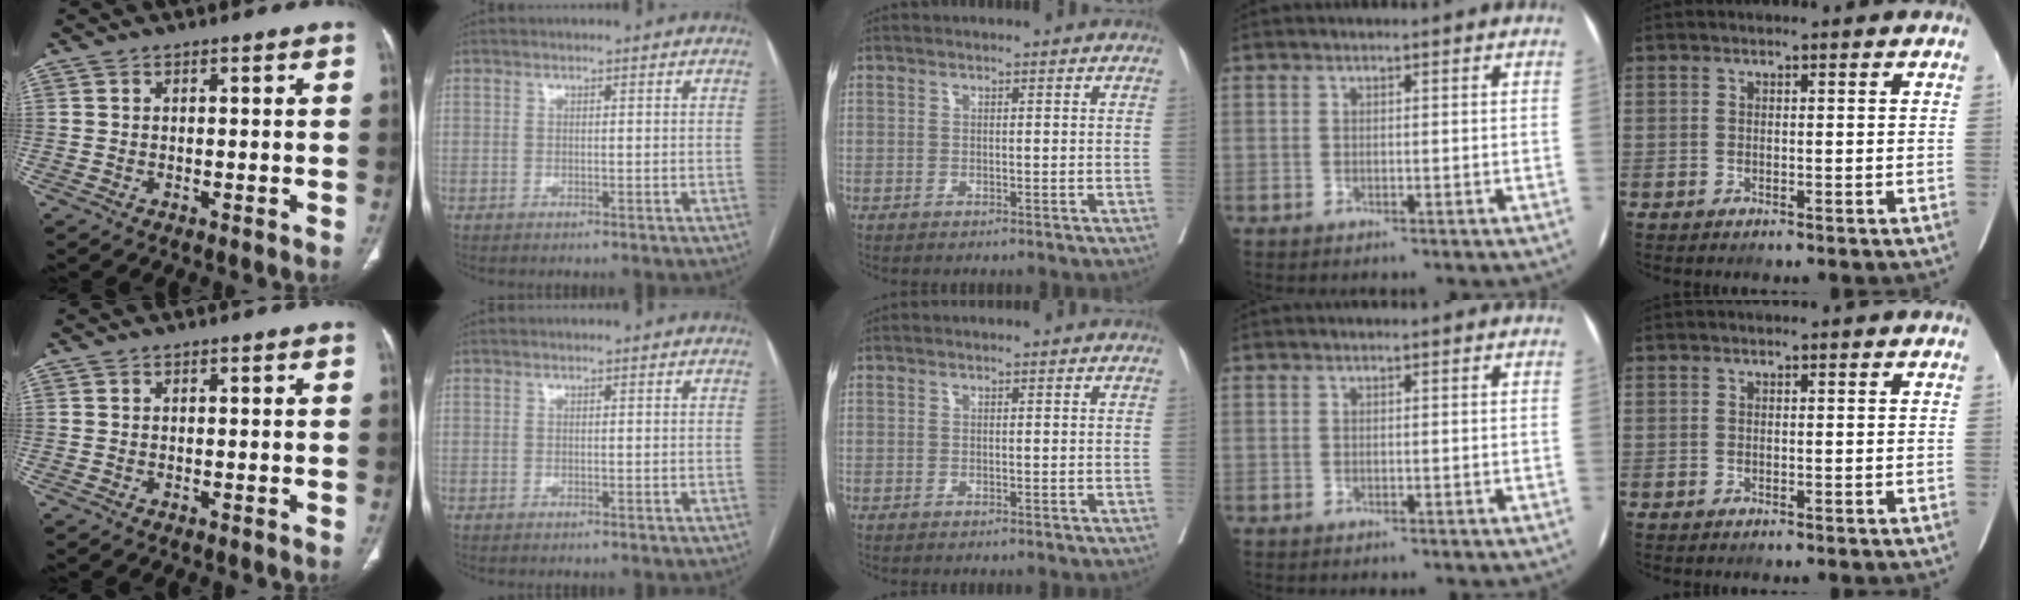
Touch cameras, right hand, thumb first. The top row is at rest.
{}